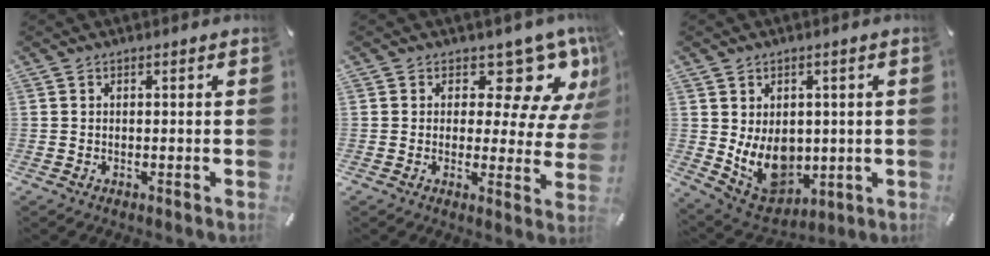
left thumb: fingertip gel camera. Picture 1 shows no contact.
{"total": 13.1, "force": [8.4, 6.2, 7.9], "torque": [-0.089, -0.074, 0.141]}
{"total": 11.3, "force": [0.2, 9.2, 6.5], "torque": [-0.111, -0.019, 0.012]}